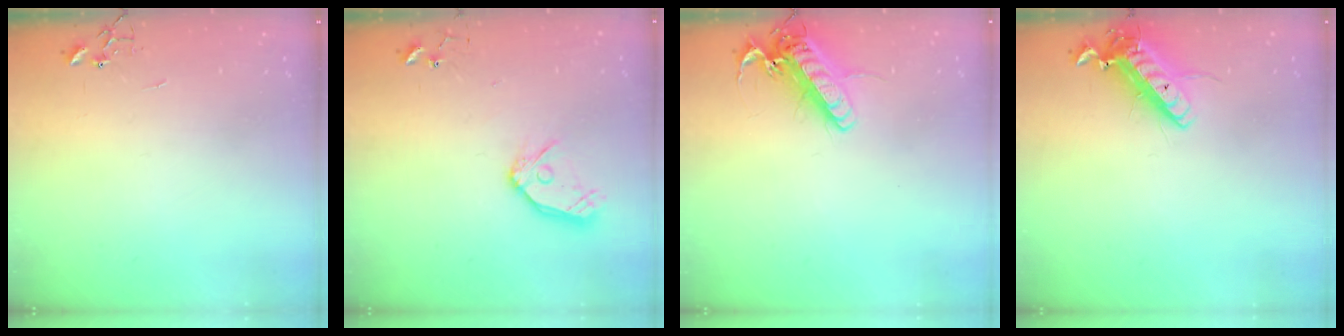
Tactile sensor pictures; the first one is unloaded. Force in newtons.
{"total": 12.1, "press": 12.0, "slide": 1.3}
{"total": 15.7, "press": 15.5, "slide": 2.4}
{"total": 14.5, "press": 14.2, "slide": 2.9}